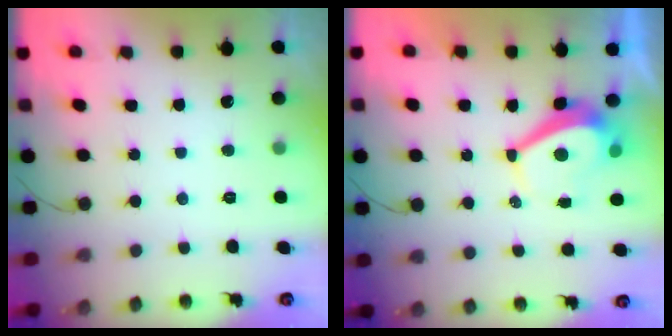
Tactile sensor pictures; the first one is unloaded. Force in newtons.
{"total": 4.0, "press": 3.9, "slide": 0.3}